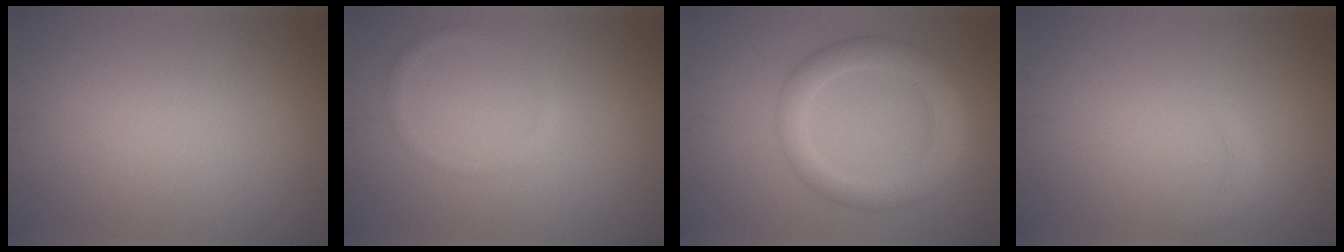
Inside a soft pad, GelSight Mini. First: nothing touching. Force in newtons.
{"total": 1.0, "press": 1.0, "slide": 0.1}
{"total": 4.7, "press": 4.7, "slide": 0.1}
{"total": 0.9, "press": 0.9, "slide": 0.2}